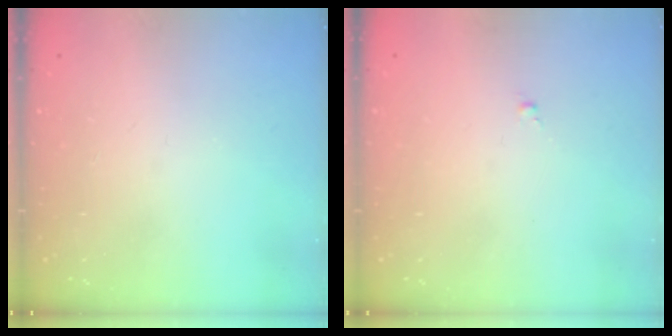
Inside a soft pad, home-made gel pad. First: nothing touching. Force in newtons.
{"total": 0.0}